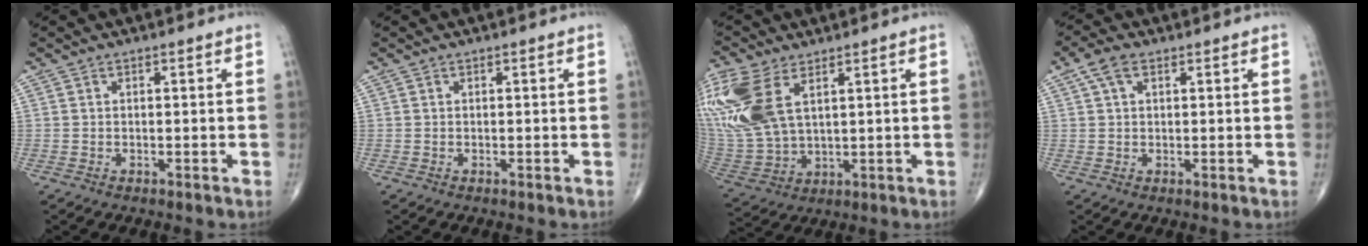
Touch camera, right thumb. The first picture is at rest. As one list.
[{"total": 0.0}, {"total": 19.4, "force": [7.5, 10.7, 14.3], "torque": [-0.358, -0.011, 0.157]}, {"total": 3.9, "force": [1.8, 2.0, 2.8], "torque": [-0.057, 0.013, 0.035]}]